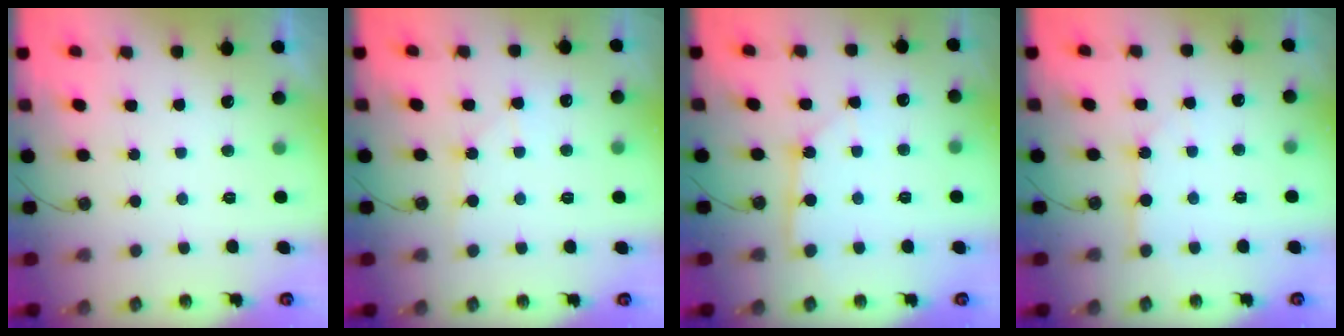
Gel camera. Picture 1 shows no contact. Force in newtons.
{"total": 4.4, "press": 4.4, "slide": 0.6}
{"total": 3.3, "press": 3.3, "slide": 0.3}
{"total": 4.3, "press": 4.3, "slide": 0.3}